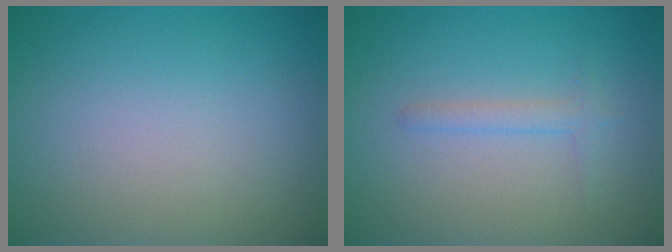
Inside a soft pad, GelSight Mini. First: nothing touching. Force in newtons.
{"total": 1.2, "press": 1.2, "slide": 0.1}